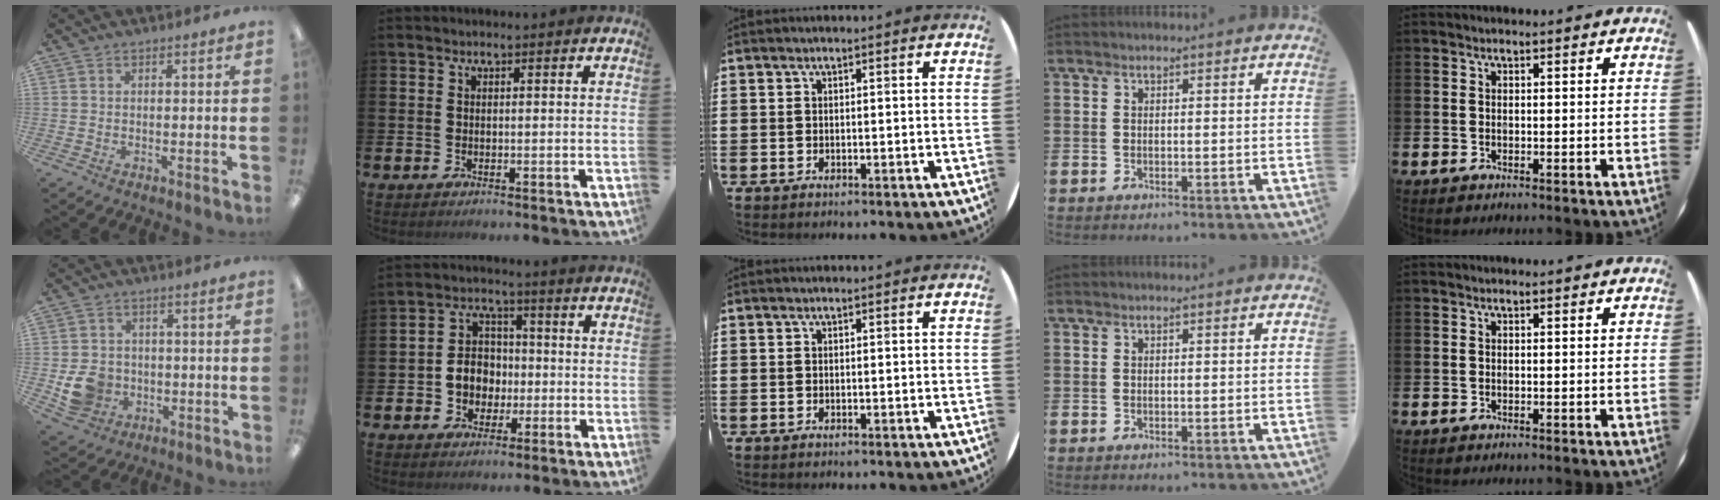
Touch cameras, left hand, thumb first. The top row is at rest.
{"thumb": {"total": 7.8, "force": [-1.6, 7.0, 3.0], "torque": [-0.068, 0.010, -0.025]}, "index": {"total": 5.4, "force": [-0.7, 4.9, 2.1], "torque": [-0.042, 0.010, -0.019]}}